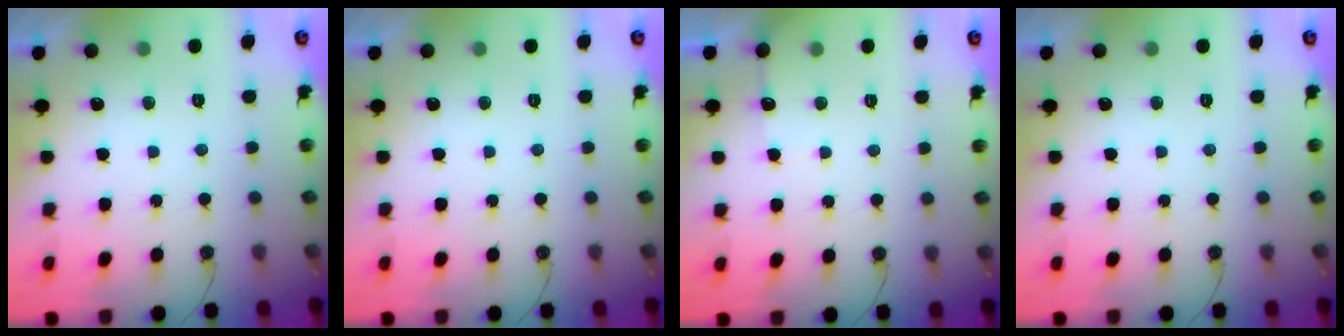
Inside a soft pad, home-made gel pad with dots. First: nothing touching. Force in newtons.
{"total": 0.0}
{"total": 5.7, "press": 5.7, "slide": 0.7}
{"total": 0.0}